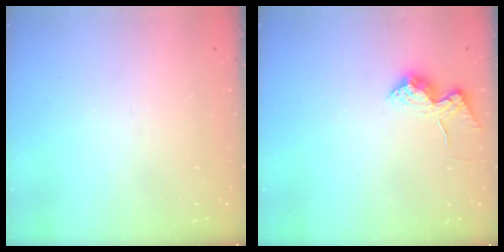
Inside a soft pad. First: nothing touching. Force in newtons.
{"total": 13.2, "press": 13.2, "slide": 0.8}